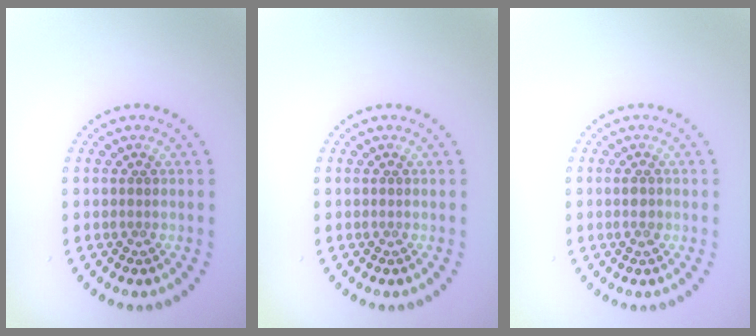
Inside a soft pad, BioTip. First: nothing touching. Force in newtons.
{"total": 0.0}
{"total": 1.1, "press": 1.1, "slide": 0.2}